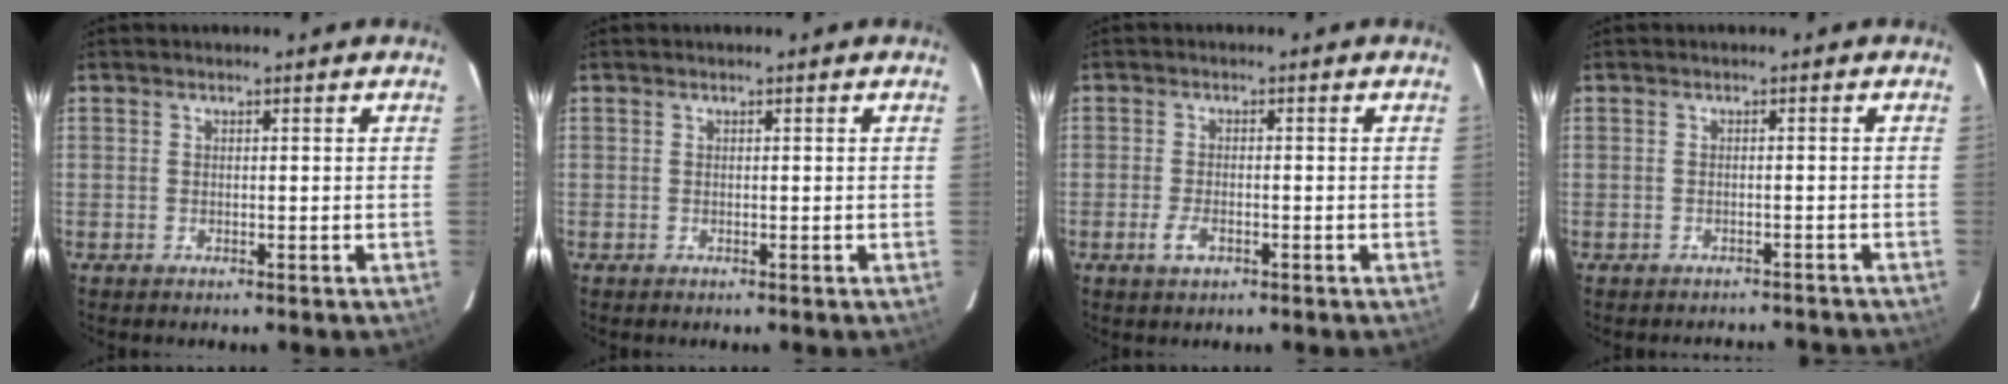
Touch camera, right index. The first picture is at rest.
{"total": 0.0}
{"total": 3.1, "force": [-1.5, 1.4, 2.3], "torque": [-0.052, -0.004, -0.027]}
{"total": 6.3, "force": [-5.8, 1.8, 1.4], "torque": [-0.022, 0.006, -0.066]}